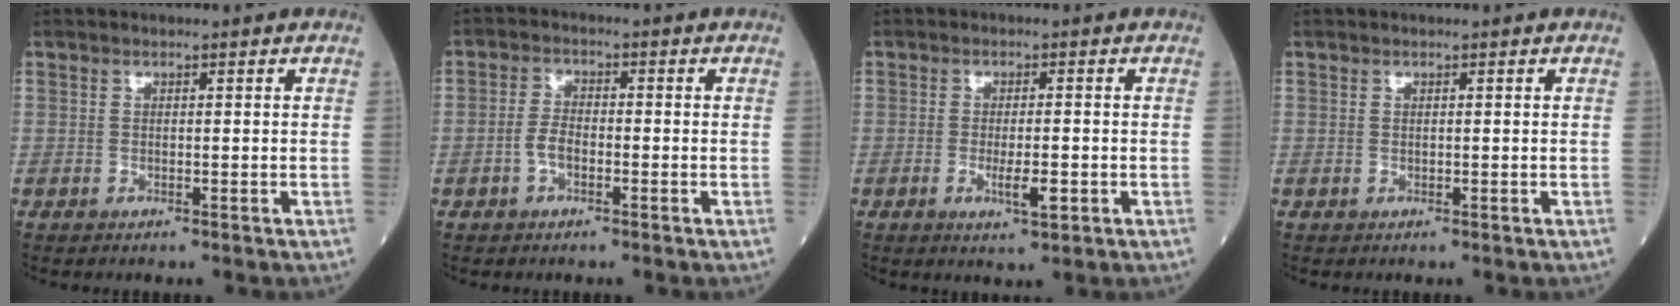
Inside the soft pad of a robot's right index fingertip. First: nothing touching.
{"total": 3.2, "force": [-1.1, 1.6, 2.5], "torque": [-0.052, 0.007, -0.021]}
{"total": 3.9, "force": [-1.2, 0.8, 3.6], "torque": [-0.062, -0.003, -0.017]}
{"total": 0.0}